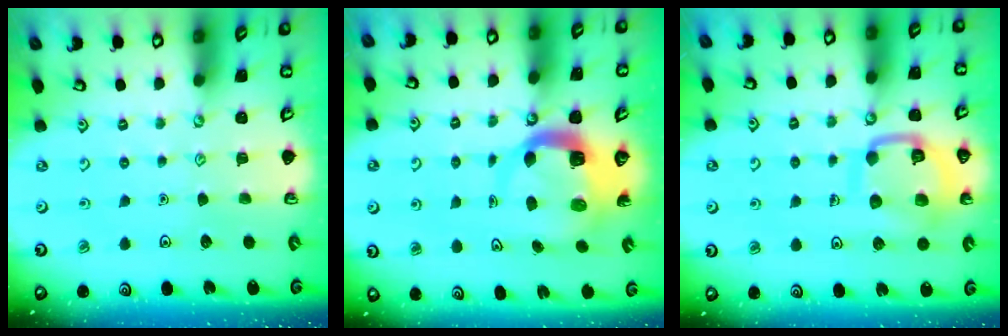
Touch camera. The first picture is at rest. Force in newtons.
{"total": 7.2, "press": 7.1, "slide": 1.1}
{"total": 12.8, "press": 12.8, "slide": 1.3}